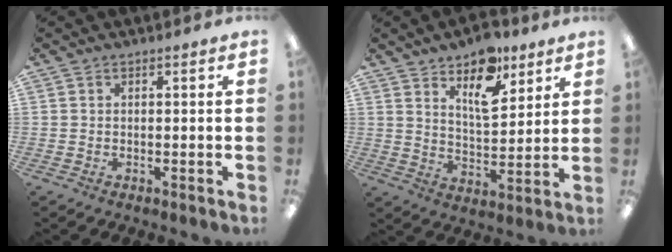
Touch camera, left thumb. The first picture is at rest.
{"total": 12.6, "force": [8.3, 5.8, 7.4], "torque": [-0.101, -0.043, 0.141]}